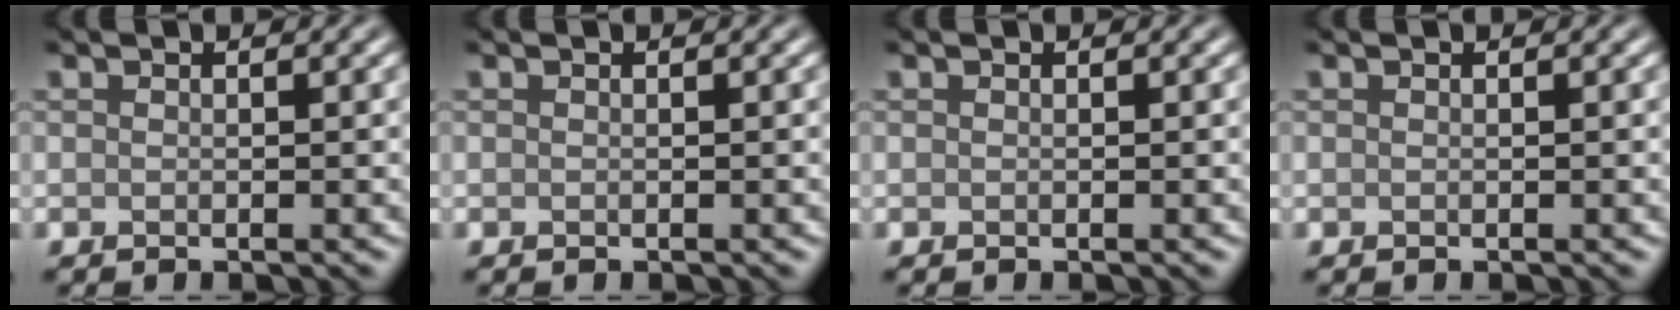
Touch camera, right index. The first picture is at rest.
{"total": 0.0}
{"total": 0.0}
{"total": 0.0}